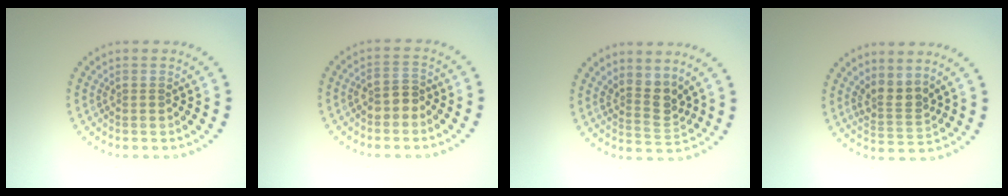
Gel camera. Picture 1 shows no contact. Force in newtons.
{"total": 2.1, "press": 2.0, "slide": 0.8}
{"total": 2.7, "press": 2.0, "slide": 1.8}
{"total": 2.7, "press": 1.9, "slide": 1.9}